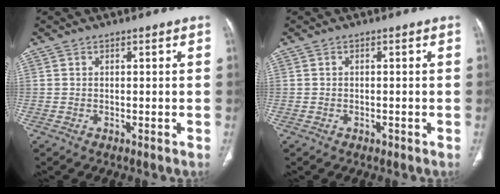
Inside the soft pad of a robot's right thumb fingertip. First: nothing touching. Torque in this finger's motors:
{"motor_torque": [-0.03, 0.27, -0.26, 0.11, 0.08]}